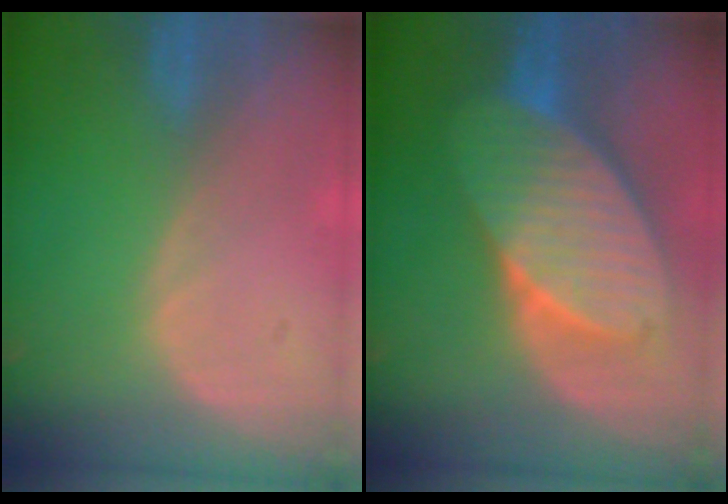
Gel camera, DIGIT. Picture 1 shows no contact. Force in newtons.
{"total": 10.6, "press": 10.6, "slide": 0.7}